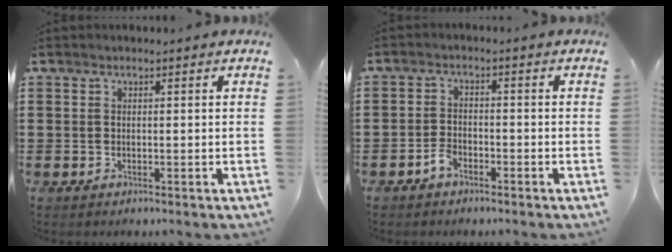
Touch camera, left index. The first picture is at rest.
{"total": 2.5, "force": [-1.9, 1.1, 1.1], "torque": [-0.030, 0.001, -0.040]}